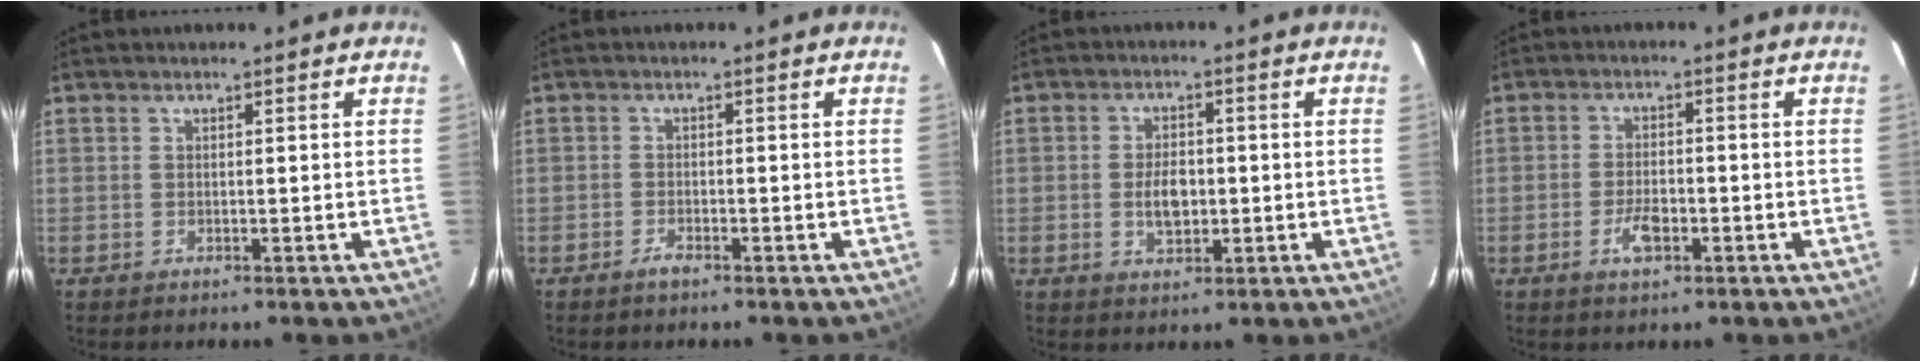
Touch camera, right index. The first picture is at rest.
{"total": 1.6, "force": [-1.3, 0.5, 0.7], "torque": [-0.017, -0.001, -0.028]}
{"total": 5.2, "force": [-0.7, 3.1, 4.2], "torque": [-0.078, 0.000, -0.009]}
{"total": 4.6, "force": [-2.0, 2.1, 3.5], "torque": [-0.071, -0.002, -0.034]}